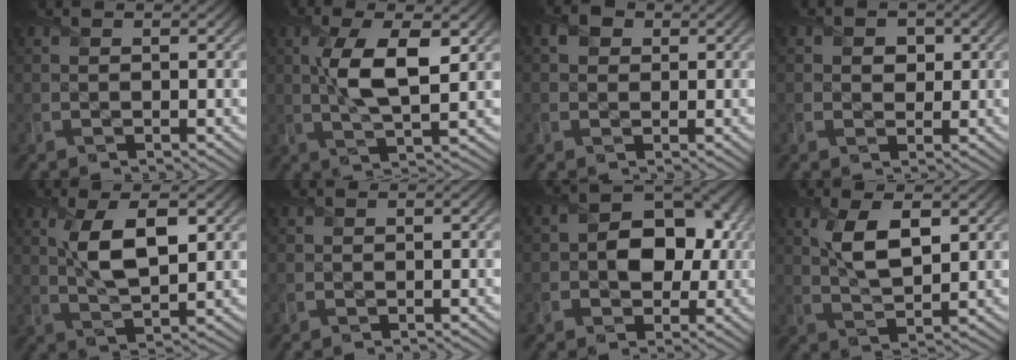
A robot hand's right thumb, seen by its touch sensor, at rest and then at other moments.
{"total": 8.1, "force": [1.5, 2.7, 7.5], "torque": [-0.154, 0.002, 0.026]}
{"total": 1.9, "force": [0.5, 1.7, 0.7], "torque": [-0.014, -0.001, 0.003]}
{"total": 2.4, "force": [0.7, 2.0, 1.0], "torque": [-0.015, -0.006, 0.003]}
{"total": 7.7, "force": [2.3, 3.0, 6.7], "torque": [-0.134, 0.003, 0.044]}
{"total": 0.0}
{"total": 7.4, "force": [0.0, 5.4, 5.1], "torque": [-0.066, 0.005, -0.008]}
{"total": 6.2, "force": [2.3, 2.6, 5.2], "torque": [-0.110, -0.001, 0.046]}